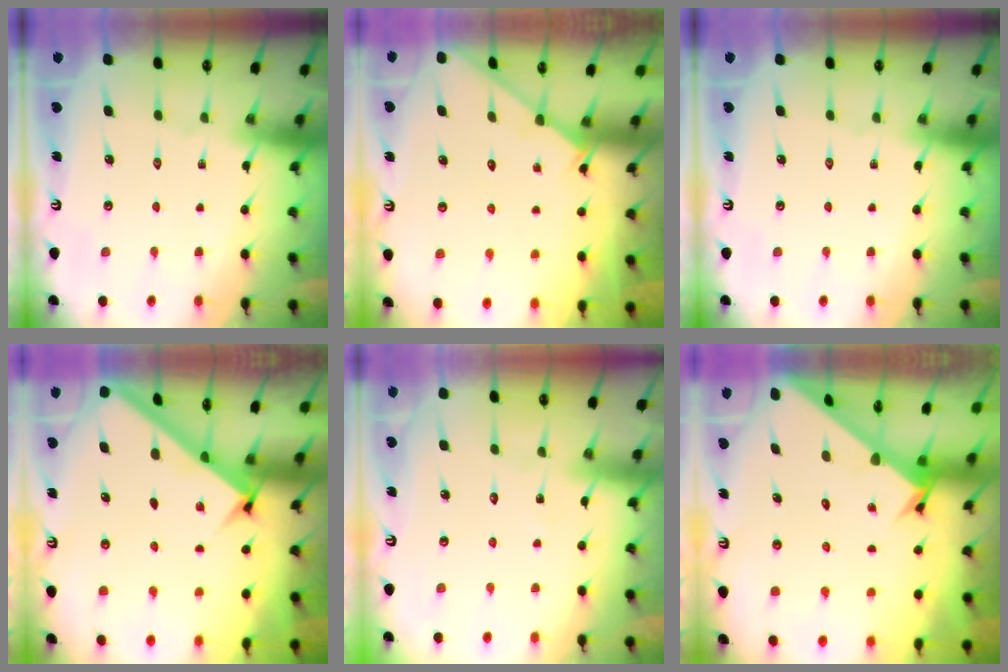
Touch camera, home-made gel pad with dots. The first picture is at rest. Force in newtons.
{"total": 2.3, "press": 2.3, "slide": 0.2}
{"total": 0.0}
{"total": 2.4, "press": 2.4, "slide": 0.2}
{"total": 5.0, "press": 5.0, "slide": 0.1}
{"total": 2.5, "press": 2.5, "slide": 0.2}